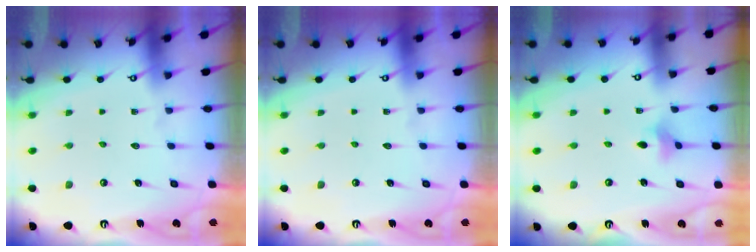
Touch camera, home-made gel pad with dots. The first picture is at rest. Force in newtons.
{"total": 0.0}
{"total": 3.3, "press": 3.2, "slide": 0.6}